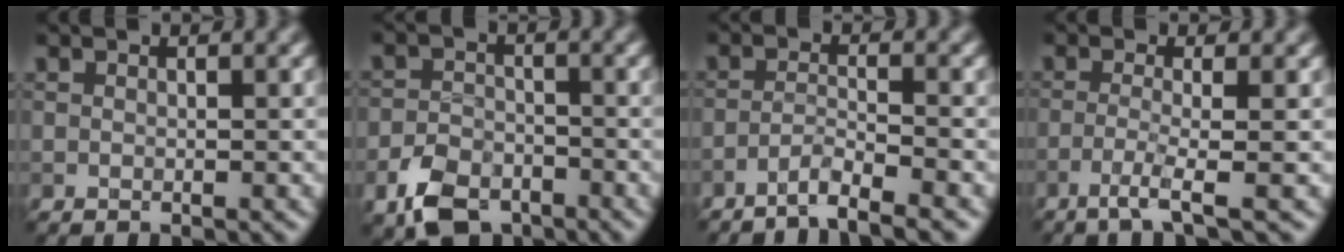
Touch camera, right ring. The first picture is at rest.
{"total": 5.1, "force": [-3.3, 3.1, 2.4], "torque": [-0.049, -0.004, -0.066]}
{"total": 2.7, "force": [-2.2, 0.2, 1.7], "torque": [-0.023, 0.003, -0.051]}
{"total": 2.8, "force": [-1.3, 0.2, 2.4], "torque": [-0.041, 0.000, -0.042]}